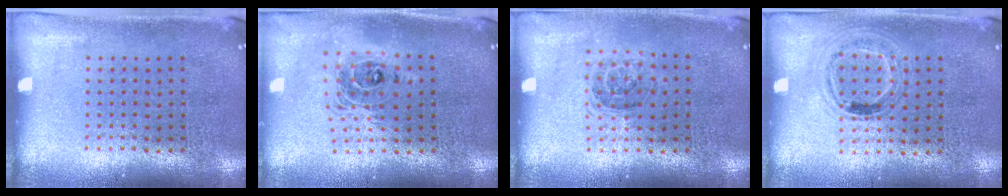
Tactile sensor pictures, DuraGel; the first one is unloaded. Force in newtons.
{"total": 2.0, "press": 1.5, "slide": 1.3}
{"total": 1.1, "press": 1.0, "slide": 0.6}
{"total": 1.0, "press": 1.0, "slide": 0.3}